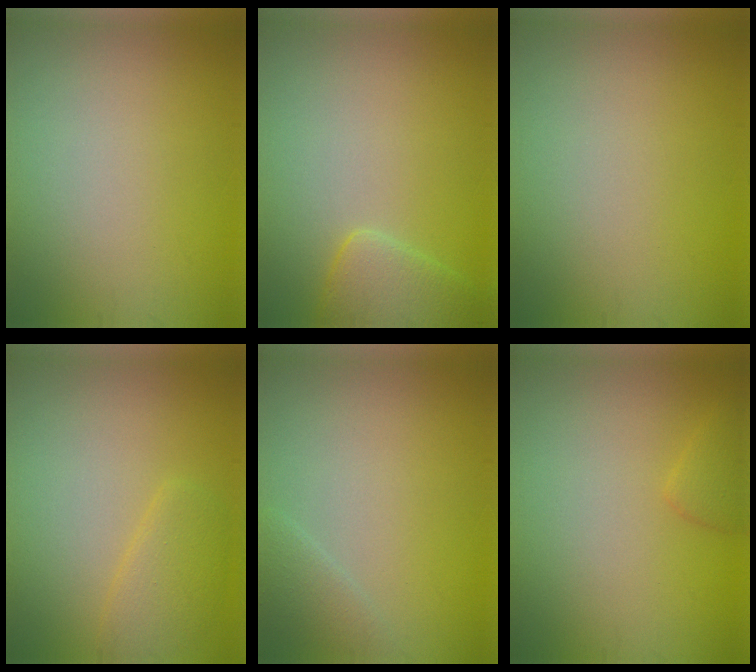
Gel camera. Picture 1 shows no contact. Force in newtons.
{"total": 2.8, "press": 2.7, "slide": 0.3}
{"total": 0.0}
{"total": 2.4, "press": 2.4, "slide": 0.2}
{"total": 1.6, "press": 1.6, "slide": 0.1}
{"total": 1.4, "press": 1.4, "slide": 0.1}